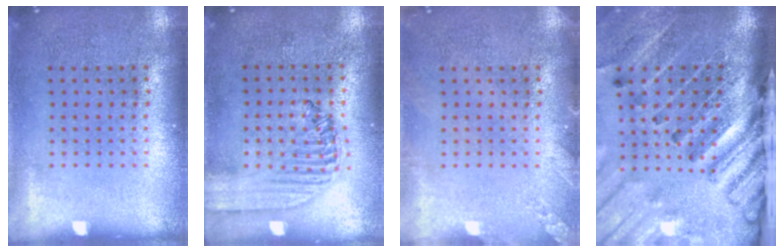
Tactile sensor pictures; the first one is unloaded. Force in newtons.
{"total": 1.5, "press": 1.4, "slide": 0.5}
{"total": 1.3, "press": 1.3, "slide": 0.2}
{"total": 4.7, "press": 3.4, "slide": 3.2}